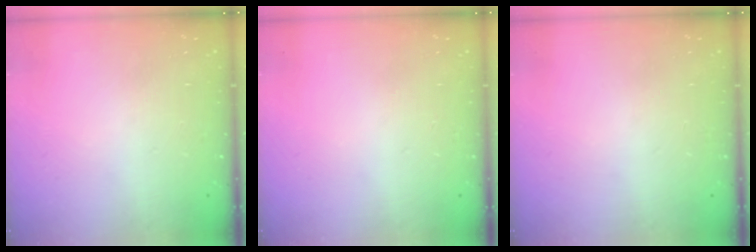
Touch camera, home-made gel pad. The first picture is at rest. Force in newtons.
{"total": 0.0}
{"total": 0.0}